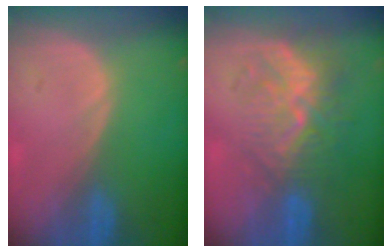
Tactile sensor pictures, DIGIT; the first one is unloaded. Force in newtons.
{"total": 10.1, "press": 8.8, "slide": 4.9}